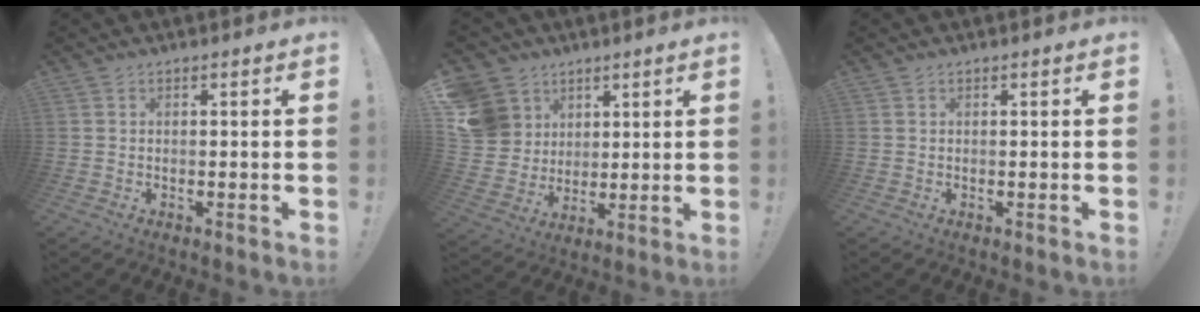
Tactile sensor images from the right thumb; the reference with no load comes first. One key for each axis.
{"total": 13.4, "fx": 4.3, "fy": 12.0, "fz": 4.0, "tx": -0.069, "ty": -0.018, "tz": 0.100}
{"total": 0.0}